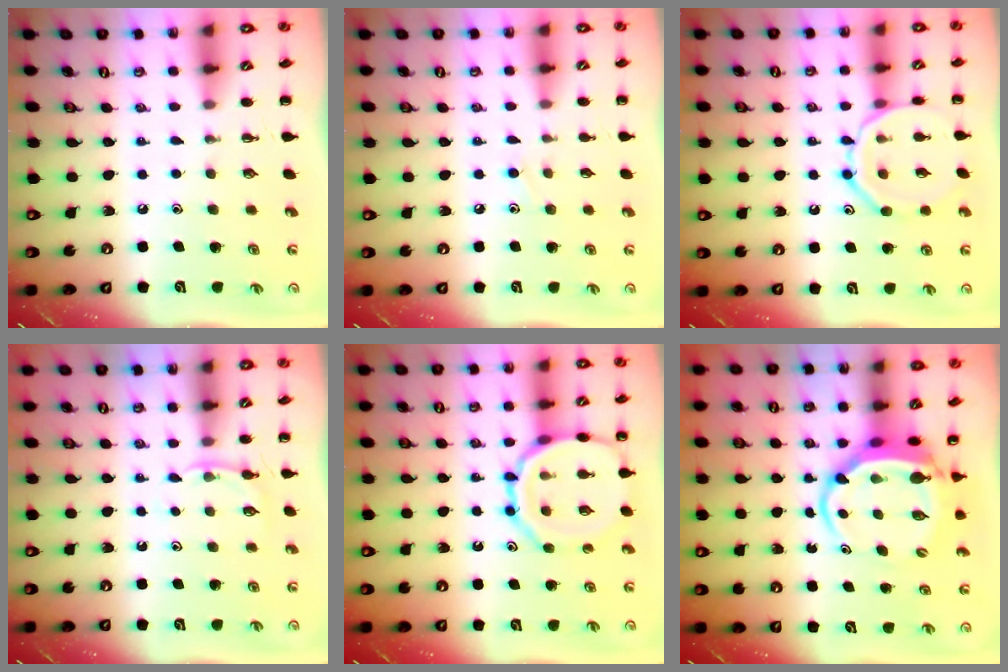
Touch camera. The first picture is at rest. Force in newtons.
{"total": 6.5, "press": 6.1, "slide": 2.3}
{"total": 12.6, "press": 12.6, "slide": 0.5}
{"total": 4.2, "press": 3.9, "slide": 1.4}
{"total": 14.6, "press": 14.6, "slide": 1.6}
{"total": 5.9, "press": 5.8, "slide": 1.1}